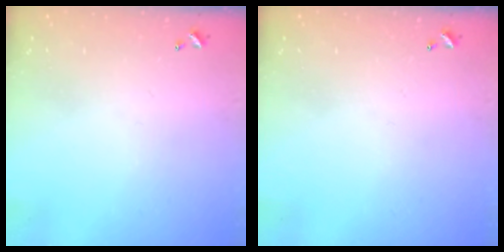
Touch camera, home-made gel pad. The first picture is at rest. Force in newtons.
{"total": 0.0}